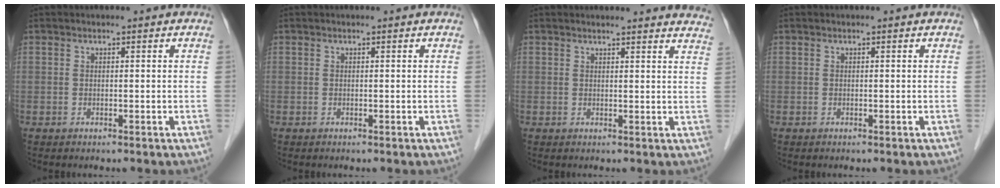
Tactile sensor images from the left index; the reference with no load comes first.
{"total": 0.0}
{"total": 12.7, "force": [12.5, 1.1, 2.5], "torque": [-0.005, -0.041, 0.111]}
{"total": 0.0}